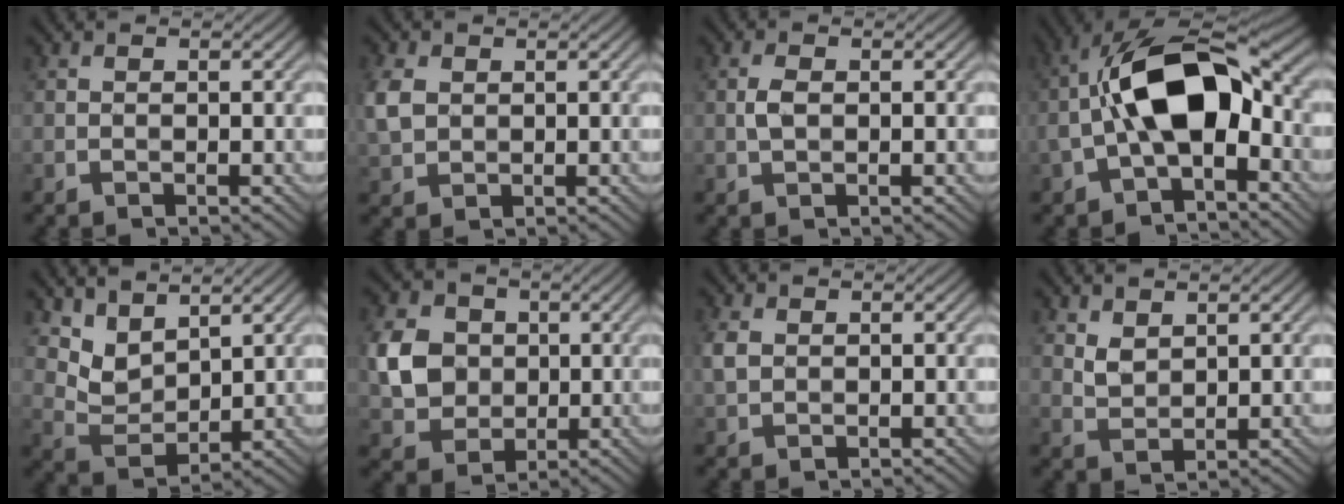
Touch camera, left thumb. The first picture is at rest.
{"total": 3.8, "force": [0.8, 3.1, 2.1], "torque": [-0.065, 0.005, 0.016]}
{"total": 1.6, "force": [0.0, 0.9, 1.3], "torque": [-0.032, 0.003, -0.002]}
{"total": 12.9, "force": [-1.3, 6.7, 10.9], "torque": [-0.198, 0.018, -0.031]}
{"total": 5.2, "force": [4.1, 2.4, 2.1], "torque": [-0.059, -0.011, 0.085]}
{"total": 7.0, "force": [0.6, 6.2, 3.1], "torque": [-0.082, 0.000, 0.008]}
{"total": 2.2, "force": [0.4, 1.7, 1.4], "torque": [-0.041, -0.001, 0.010]}
{"total": 2.1, "force": [1.6, 1.1, 0.8], "torque": [-0.025, -0.005, 0.039]}